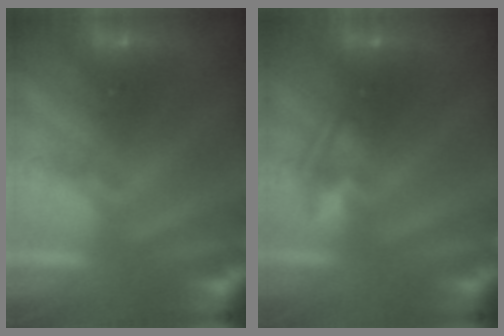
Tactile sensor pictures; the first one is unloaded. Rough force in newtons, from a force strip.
{"total": 2.3}